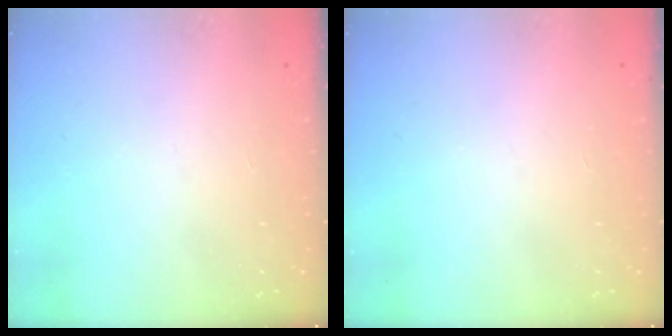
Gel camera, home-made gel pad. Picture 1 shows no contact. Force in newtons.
{"total": 0.0}